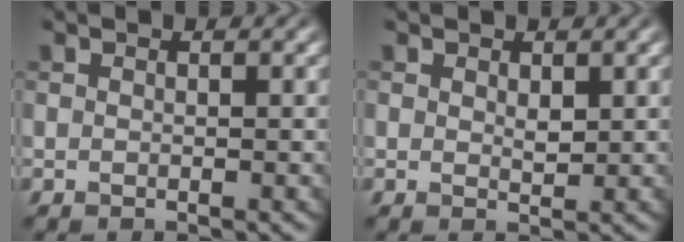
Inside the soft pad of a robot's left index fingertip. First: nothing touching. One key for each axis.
{"total": 1.0, "fx": 0.4, "fy": 0.6, "fz": 0.7, "tx": -0.014, "ty": -0.005, "tz": 0.008}